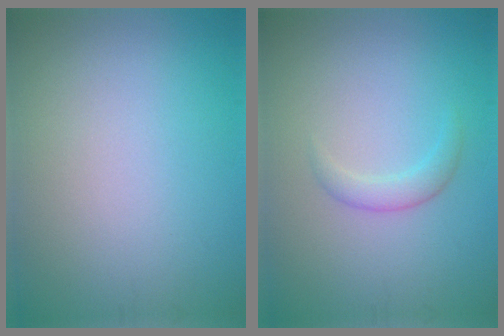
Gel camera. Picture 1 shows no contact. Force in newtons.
{"total": 1.7, "press": 1.7, "slide": 0.1}